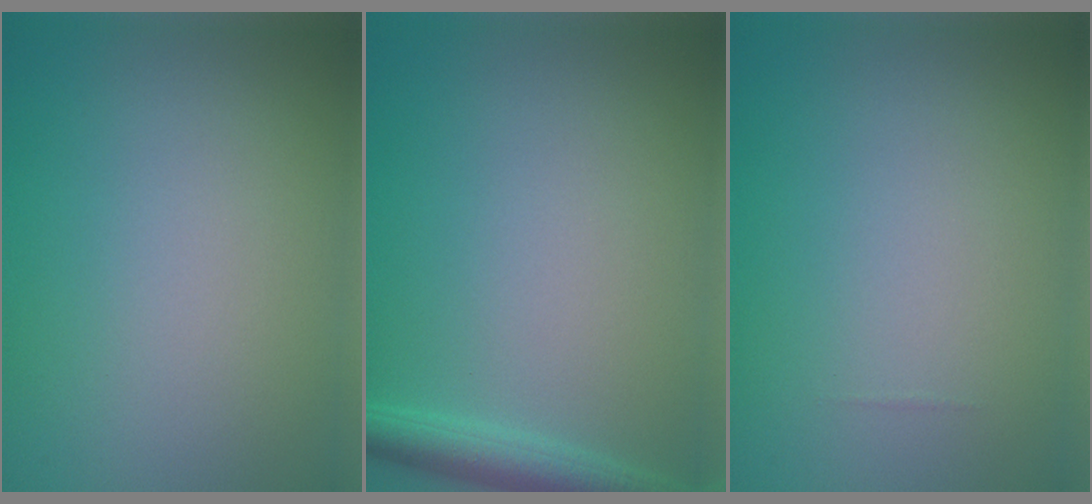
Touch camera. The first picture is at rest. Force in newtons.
{"total": 3.0, "press": 3.0, "slide": 0.2}
{"total": 0.0}